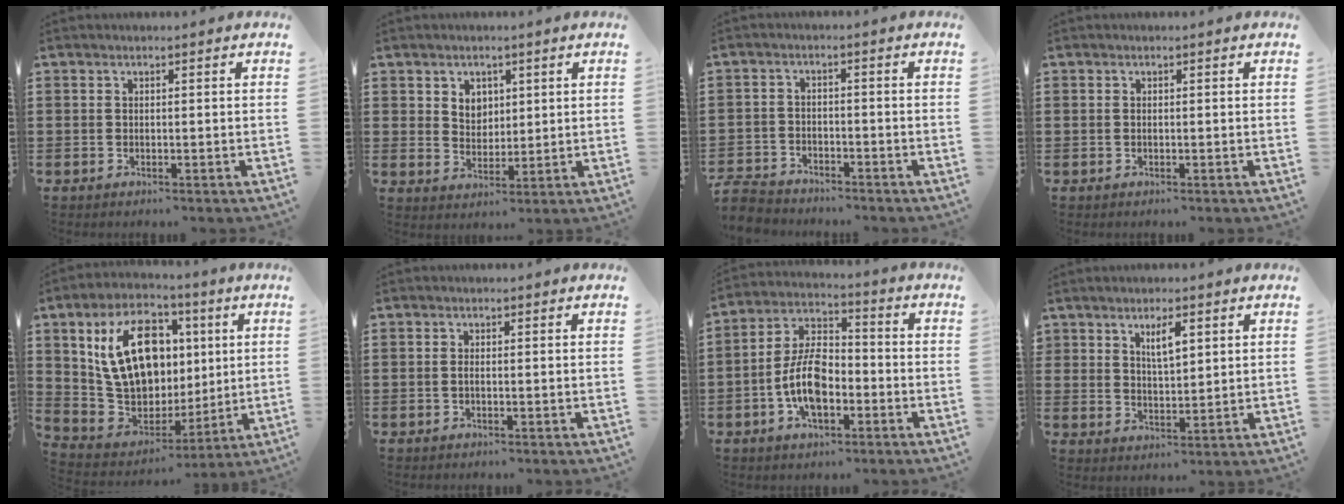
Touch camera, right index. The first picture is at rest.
{"total": 3.6, "force": [2.0, 2.9, 0.8], "torque": [-0.028, 0.011, 0.037]}
{"total": 3.9, "force": [-3.8, 0.9, 0.6], "torque": [-0.028, -0.002, -0.082]}
{"total": 0.0}
{"total": 16.3, "force": [4.2, 10.9, 11.4], "torque": [-0.244, 0.010, 0.079]}
{"total": 0.5, "force": [-0.3, 0.1, 0.4], "torque": [-0.009, -0.002, -0.005]}
{"total": 9.1, "force": [-2.9, 4.9, 7.1], "torque": [-0.168, 0.004, -0.062]}
{"total": 3.9, "force": [2.3, 1.4, 2.9], "torque": [-0.054, 0.001, 0.038]}